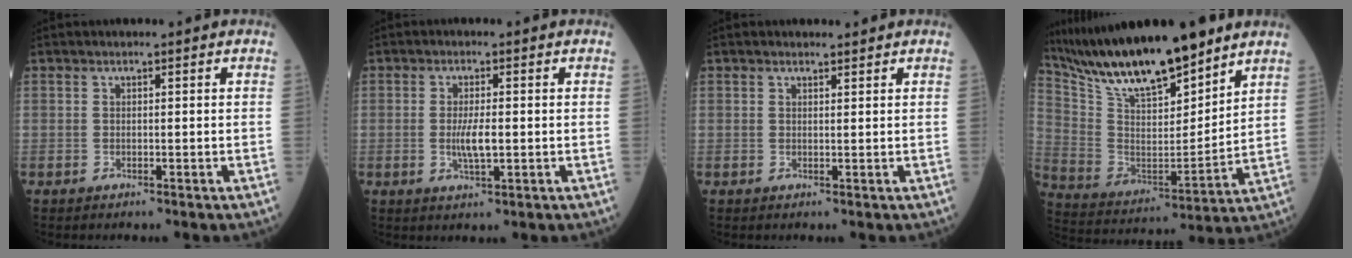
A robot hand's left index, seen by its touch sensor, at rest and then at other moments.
{"total": 3.8, "force": [-0.4, 0.8, 3.7], "torque": [-0.079, -0.005, -0.006]}
{"total": 0.8, "force": [0.8, 0.2, 0.0], "torque": [-0.009, -0.002, 0.012]}
{"total": 20.2, "force": [16.5, 3.5, 11.0], "torque": [-0.202, 0.003, 0.306]}